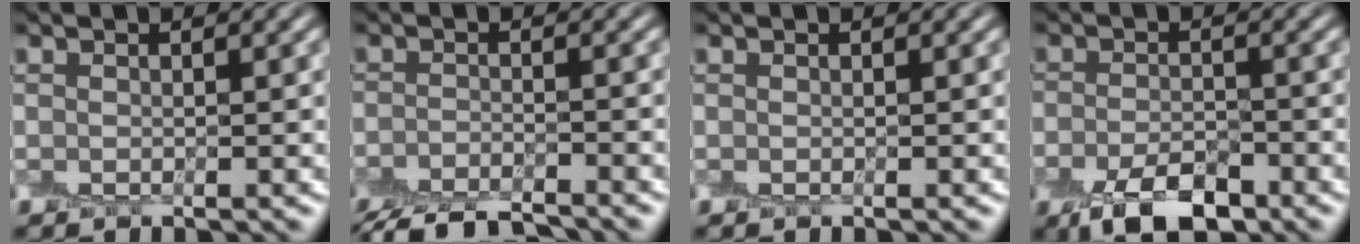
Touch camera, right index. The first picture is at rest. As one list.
[{"total": 5.4, "force": [-4.7, 1.3, 2.4], "torque": [-0.042, -0.014, -0.082]}, {"total": 0.0}, {"total": 4.8, "force": [-2.9, 2.2, 3.2], "torque": [-0.054, -0.001, -0.052]}]